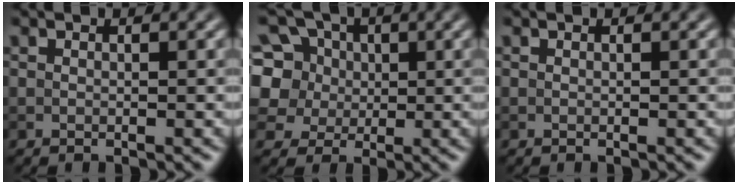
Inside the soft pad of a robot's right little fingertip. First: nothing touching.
{"total": 9.3, "force": [2.8, 7.9, 4.0], "torque": [-0.097, 0.030, 0.036]}
{"total": 0.0}